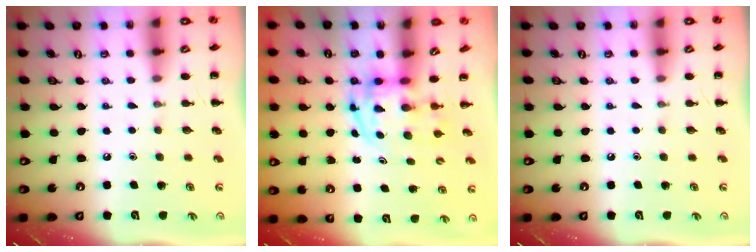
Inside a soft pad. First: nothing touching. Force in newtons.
{"total": 3.7, "press": 3.6, "slide": 0.6}
{"total": 0.0}